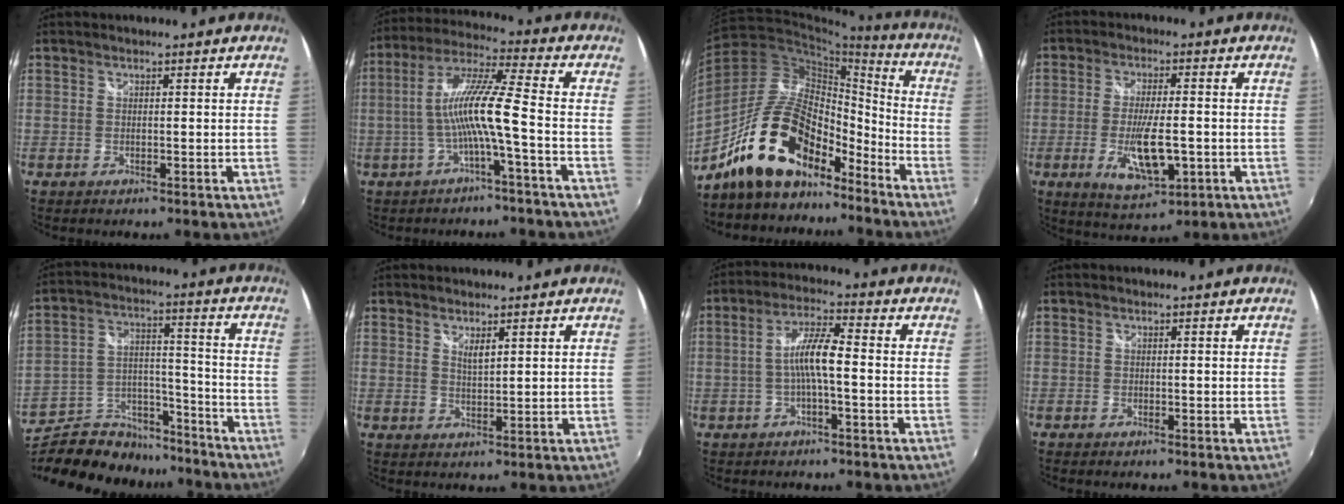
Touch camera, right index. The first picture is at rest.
{"total": 10.5, "force": [-3.0, -0.5, 10.1], "torque": [-0.199, 0.010, -0.050]}
{"total": 18.9, "force": [-13.8, 8.5, 9.8], "torque": [-0.187, 0.020, -0.239]}
{"total": 10.4, "force": [-2.9, 3.2, 9.4], "torque": [-0.180, -0.022, -0.041]}
{"total": 22.7, "force": [-18.1, 10.4, 8.9], "torque": [-0.196, 0.035, -0.267]}
{"total": 2.3, "force": [1.4, 0.6, 1.7], "torque": [-0.029, -0.004, 0.023]}
{"total": 6.6, "force": [-1.3, 0.8, 6.4], "torque": [-0.131, 0.011, -0.024]}
{"total": 0.7, "force": [-0.5, 0.3, 0.2], "torque": [-0.005, -0.003, -0.013]}